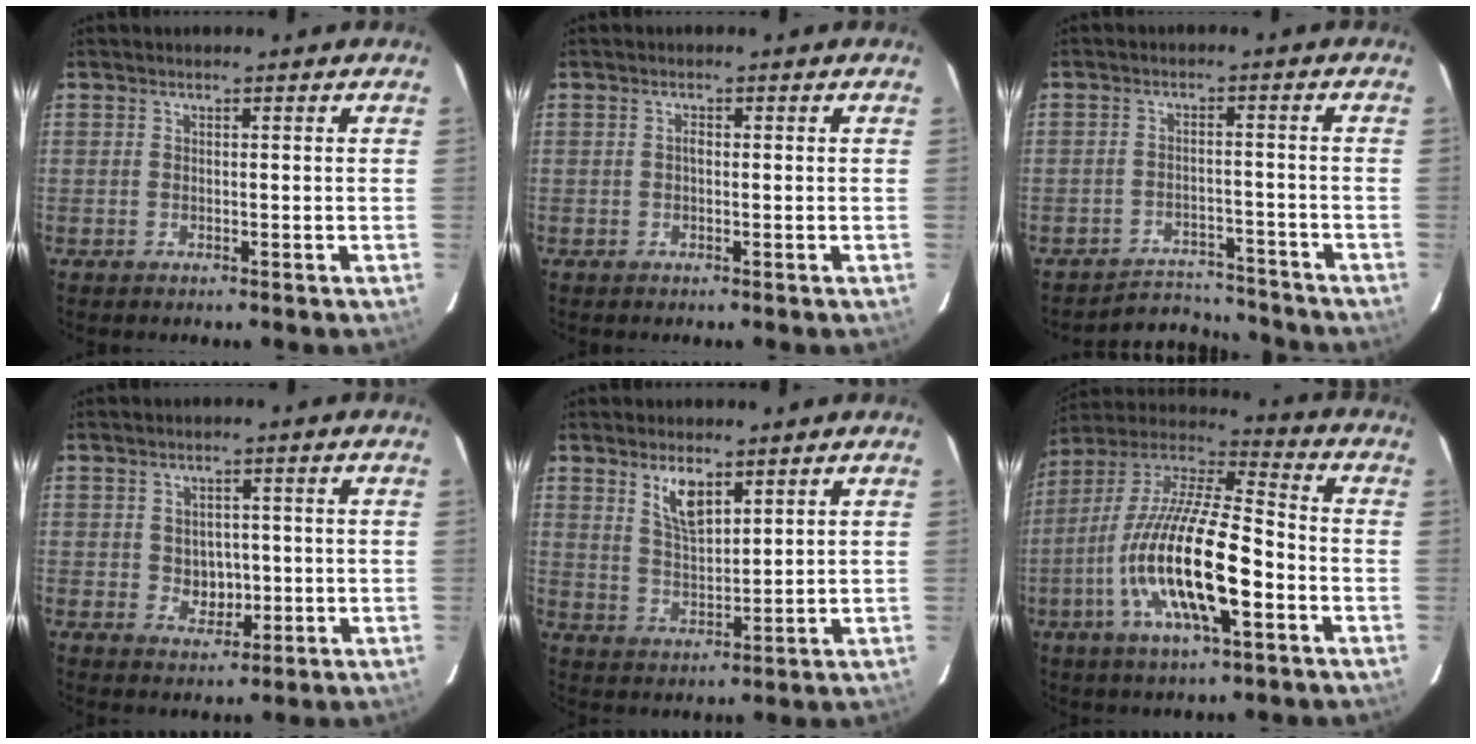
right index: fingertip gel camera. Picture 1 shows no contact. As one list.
[{"total": 0.8, "force": [-0.1, 0.5, 0.6], "torque": [-0.010, 0.005, -0.003]}, {"total": 8.5, "force": [-8.2, 2.4, -0.1], "torque": [-0.012, 0.024, -0.115]}, {"total": 4.6, "force": [-0.3, 3.9, 2.4], "torque": [-0.041, 0.003, 0.004]}, {"total": 6.3, "force": [3.8, 2.3, 4.4], "torque": [-0.079, -0.002, 0.078]}, {"total": 21.2, "force": [-6.7, 5.8, 19.2], "torque": [-0.370, -0.021, -0.131]}]